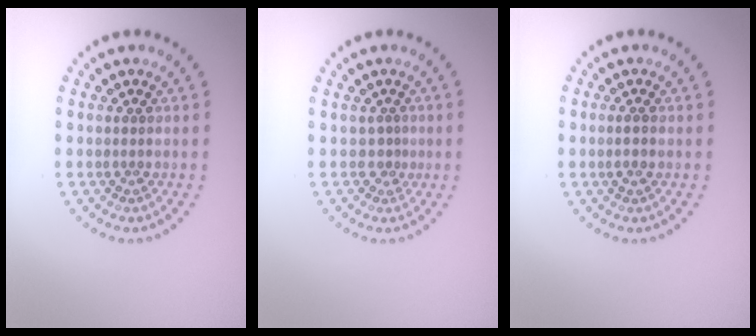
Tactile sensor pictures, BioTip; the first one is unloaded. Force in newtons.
{"total": 0.9, "press": 0.3, "slide": 0.8}
{"total": 1.1, "press": 1.0, "slide": 0.5}